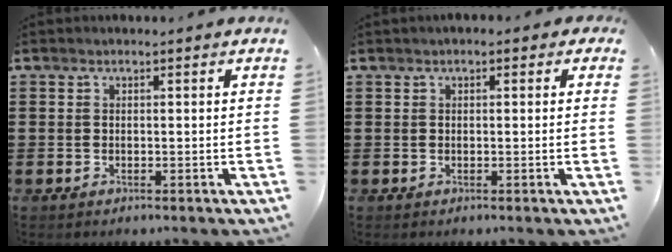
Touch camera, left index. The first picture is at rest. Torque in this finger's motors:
{"motor_torque": [2.14, 0.00, 0.56, 0.12]}